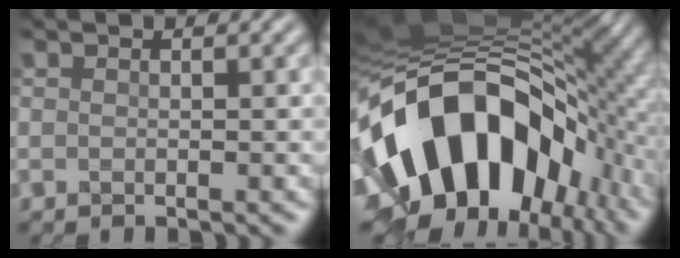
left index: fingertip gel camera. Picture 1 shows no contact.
{"total": 16.9, "force": [-4.3, 11.3, 11.8], "torque": [-0.186, -0.005, -0.074]}